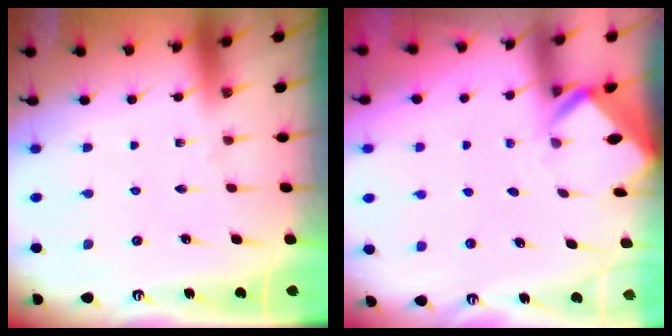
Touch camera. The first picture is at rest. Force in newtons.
{"total": 2.4, "press": 2.4, "slide": 0.1}